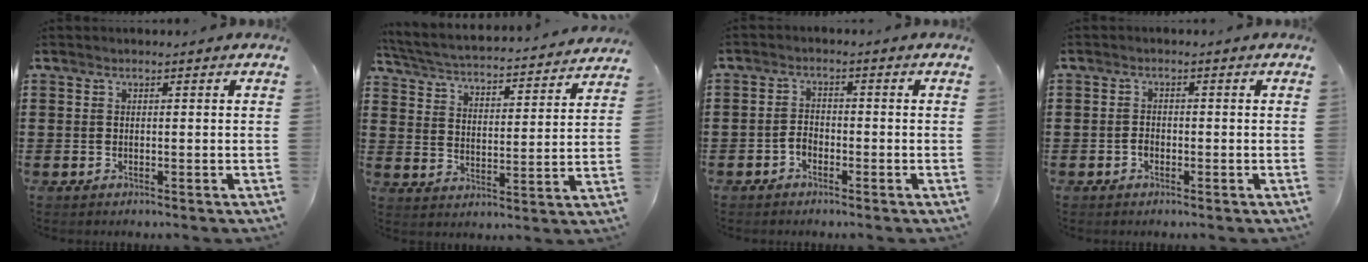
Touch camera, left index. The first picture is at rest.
{"total": 3.3, "force": [3.2, -0.2, 0.7], "torque": [-0.035, -0.032, 0.045]}
{"total": 2.0, "force": [-1.2, 1.2, 1.1], "torque": [-0.033, 0.002, -0.027]}
{"total": 1.2, "force": [-0.5, 0.8, 0.8], "torque": [-0.018, 0.002, -0.009]}